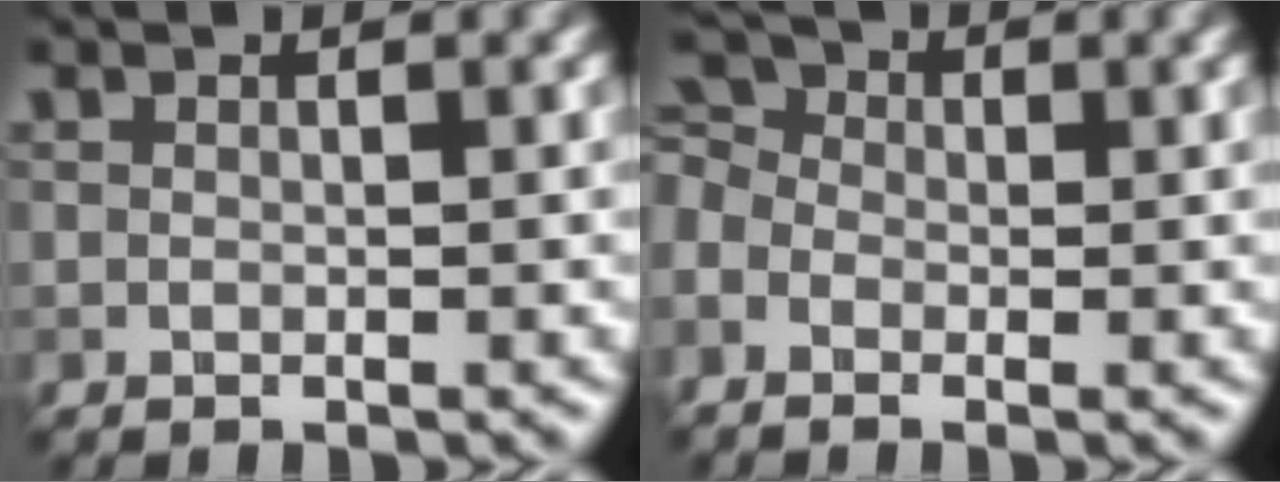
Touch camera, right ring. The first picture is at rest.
{"total": 4.3, "force": [-0.7, 3.3, 2.7], "torque": [-0.064, 0.015, -0.023]}